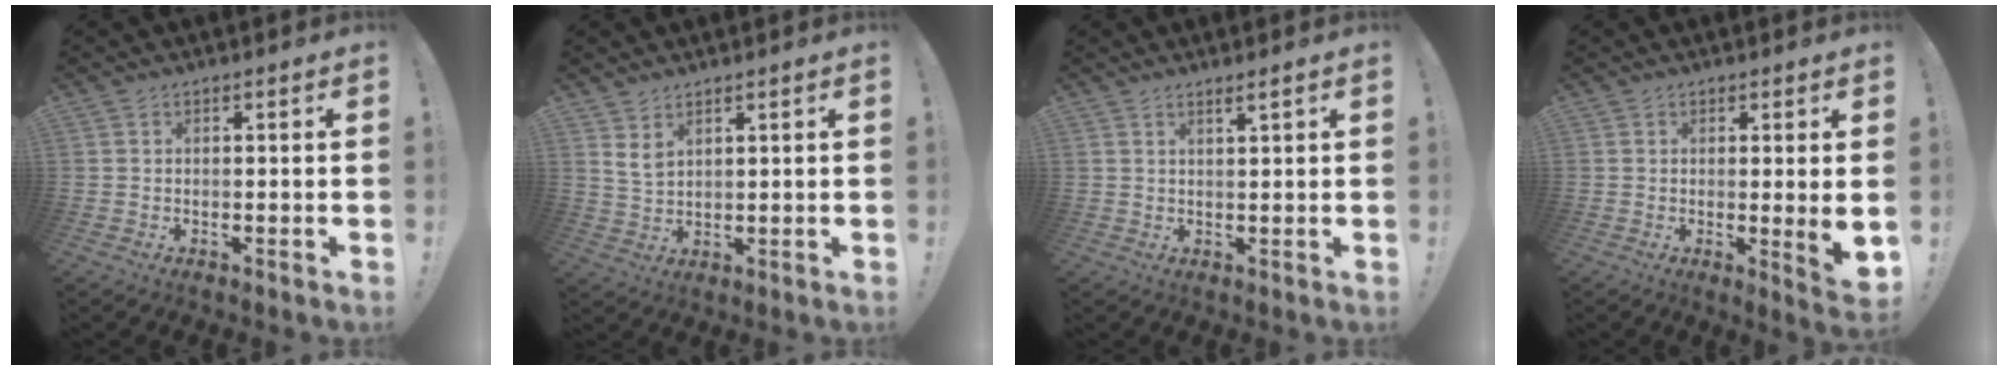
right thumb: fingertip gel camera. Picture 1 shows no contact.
{"total": 4.6, "force": [2.9, 2.4, 2.5], "torque": [-0.041, -0.016, 0.055]}
{"total": 2.2, "force": [1.6, -0.2, 1.5], "torque": [-0.023, -0.009, 0.025]}
{"total": 5.4, "force": [0.1, 0.2, 5.4], "torque": [-0.065, -0.017, 0.006]}